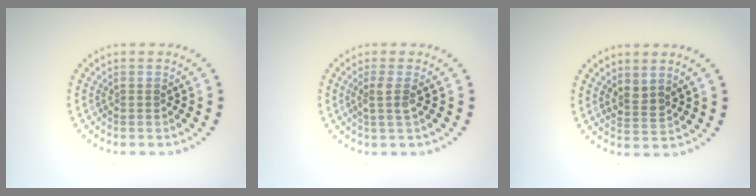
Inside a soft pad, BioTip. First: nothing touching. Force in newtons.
{"total": 1.8, "press": 1.3, "slide": 1.2}
{"total": 1.6, "press": 1.3, "slide": 1.0}